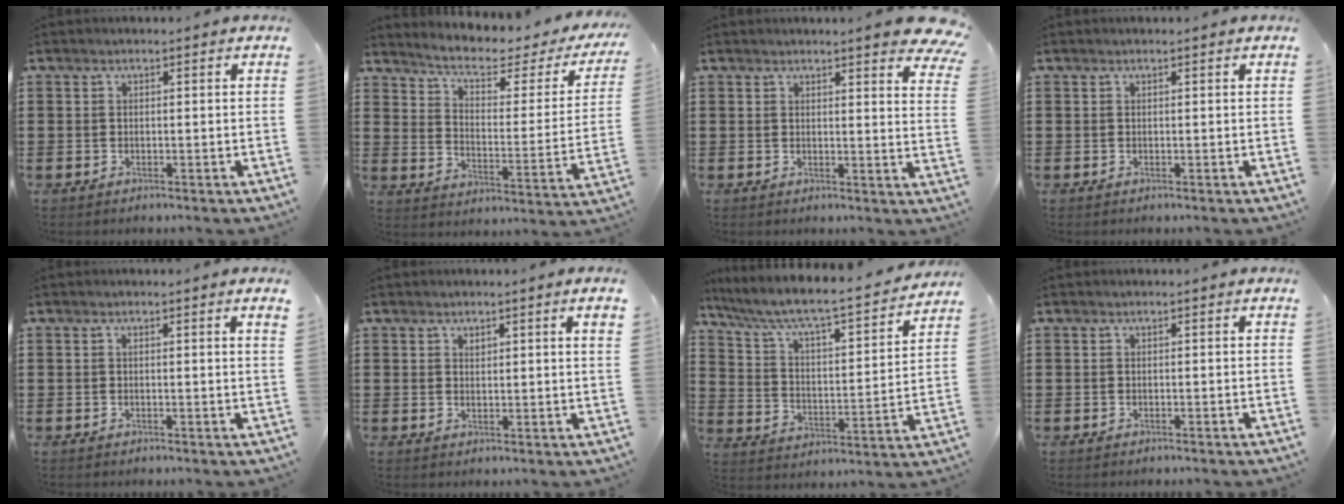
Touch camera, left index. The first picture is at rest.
{"total": 4.7, "force": [3.2, 1.3, 3.2], "torque": [-0.070, -0.023, 0.043]}
{"total": 4.7, "force": [4.1, -0.1, 2.1], "torque": [-0.040, -0.016, 0.073]}
{"total": 0.0}
{"total": 0.9, "force": [0.4, -0.3, 0.7], "torque": [-0.014, -0.003, 0.008]}
{"total": 1.5, "force": [1.2, 0.2, 1.0], "torque": [-0.013, -0.002, 0.019]}
{"total": 5.8, "force": [4.8, 0.6, 3.1], "torque": [-0.084, -0.040, 0.071]}
{"total": 0.0}